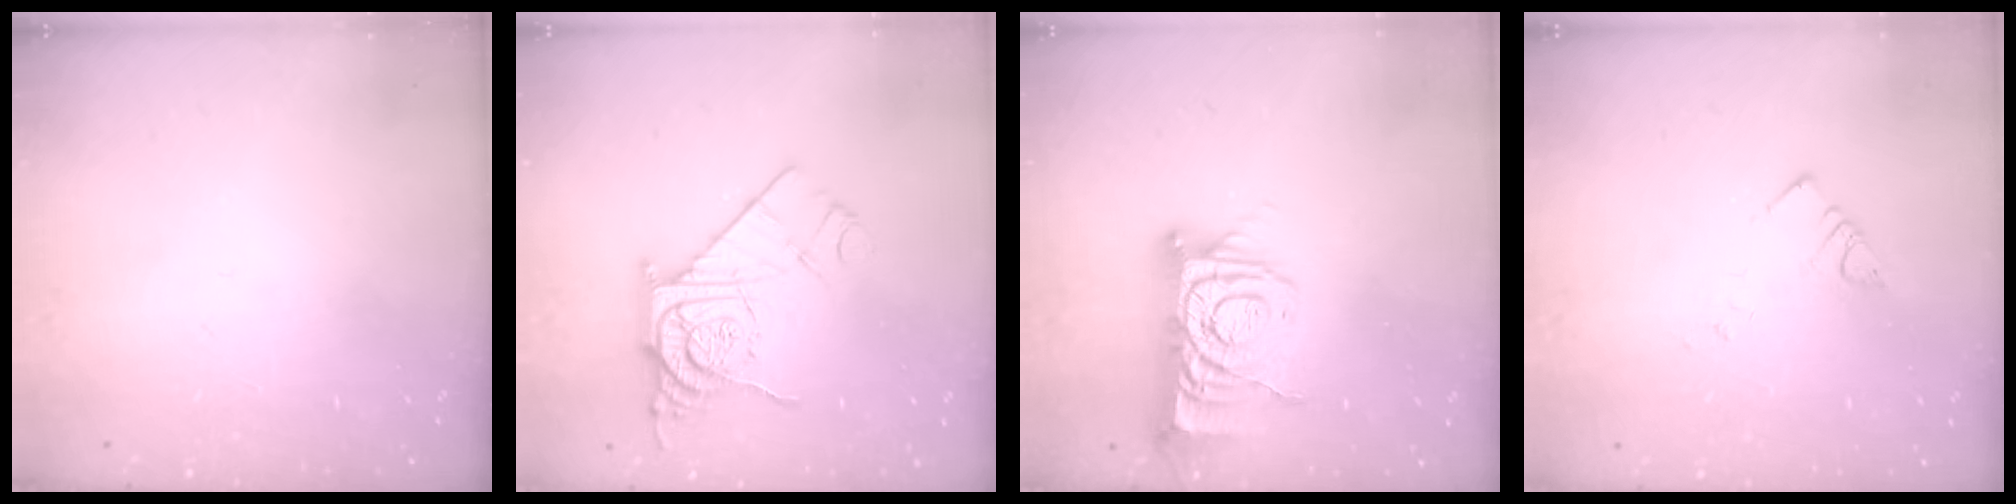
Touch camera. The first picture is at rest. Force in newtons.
{"total": 12.4, "press": 12.3, "slide": 0.9}
{"total": 11.5, "press": 11.4, "slide": 1.4}
{"total": 2.5, "press": 2.5, "slide": 0.3}